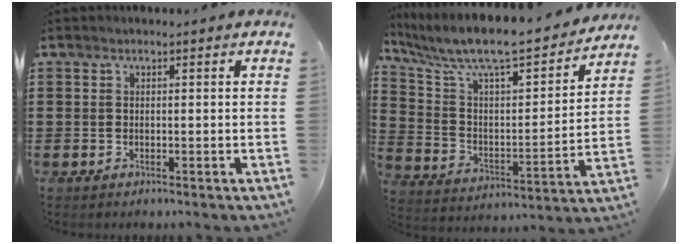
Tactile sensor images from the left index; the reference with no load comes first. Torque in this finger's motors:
{"motor_torque": [2.14, 0.00, 0.80, 0.21]}